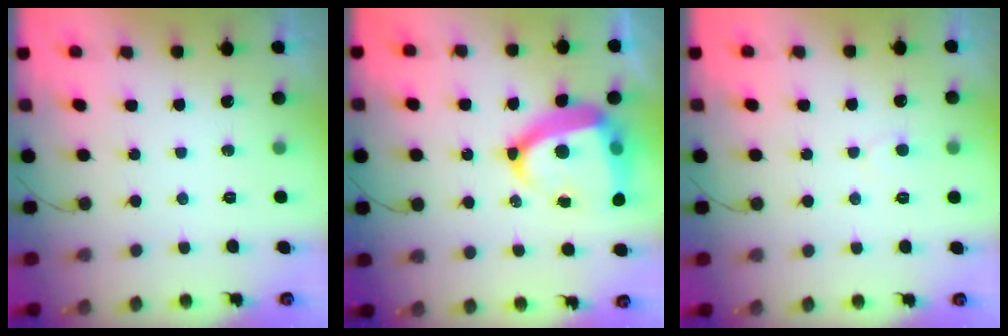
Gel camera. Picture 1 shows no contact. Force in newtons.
{"total": 17.2, "press": 17.0, "slide": 2.2}
{"total": 4.5, "press": 4.4, "slide": 0.3}